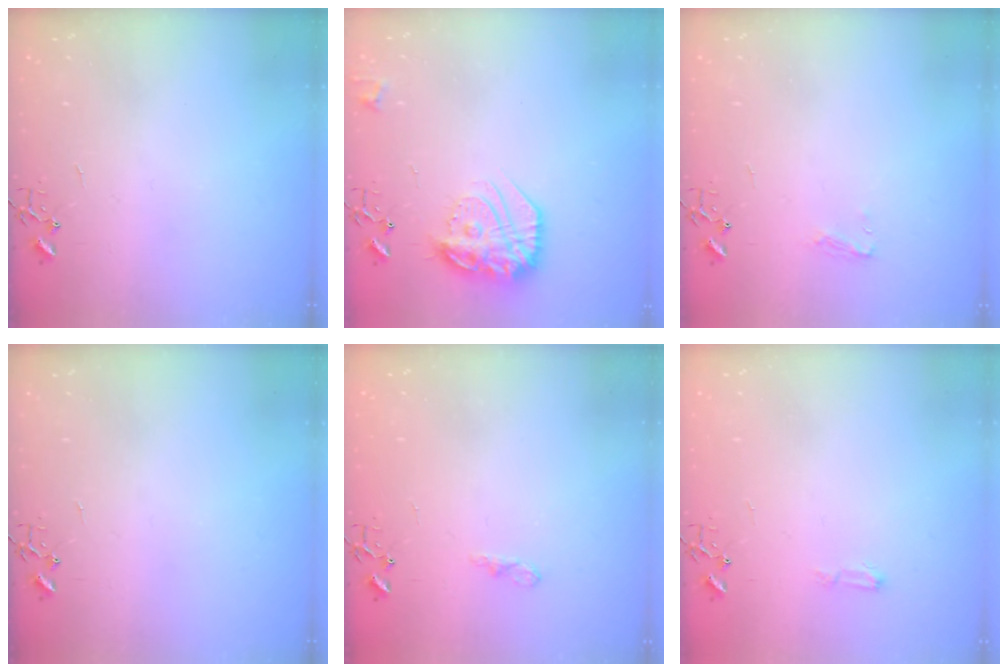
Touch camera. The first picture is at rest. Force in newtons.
{"total": 18.9, "press": 18.8, "slide": 1.6}
{"total": 5.2, "press": 5.2, "slide": 0.6}
{"total": 0.0}
{"total": 5.9, "press": 5.9, "slide": 0.7}
{"total": 6.0, "press": 6.0, "slide": 0.7}